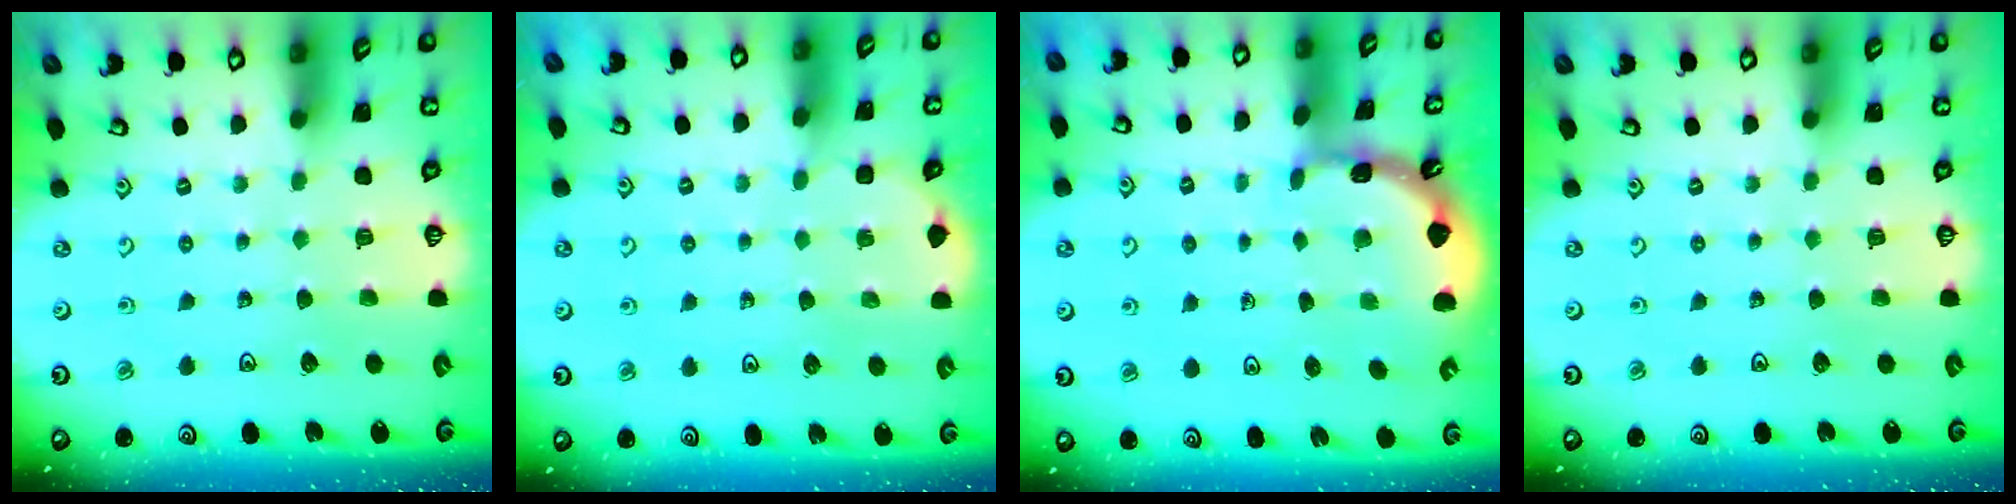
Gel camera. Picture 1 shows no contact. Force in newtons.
{"total": 2.2, "press": 2.2, "slide": 0.3}
{"total": 1.6, "press": 1.6, "slide": 0.1}
{"total": 0.0}